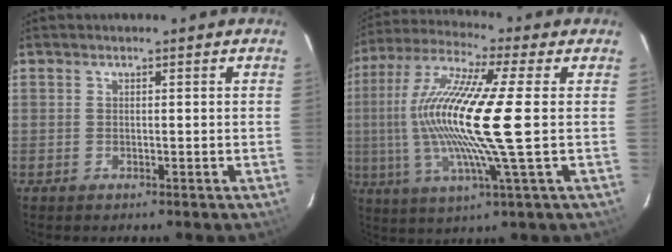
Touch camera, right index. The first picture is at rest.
{"total": 17.8, "force": [-0.3, -0.4, 17.8], "torque": [-0.345, -0.005, -0.013]}